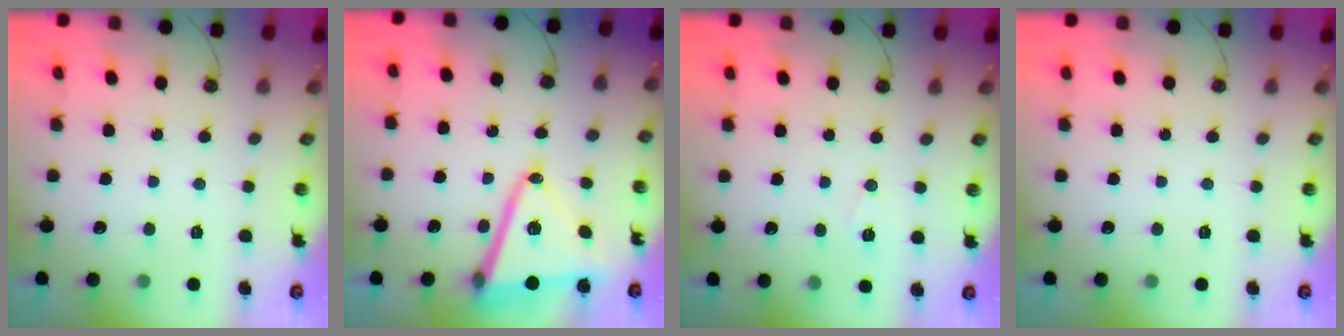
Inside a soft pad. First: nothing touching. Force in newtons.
{"total": 16.9, "press": 16.7, "slide": 2.4}
{"total": 7.2, "press": 5.7, "slide": 4.3}
{"total": 0.0}